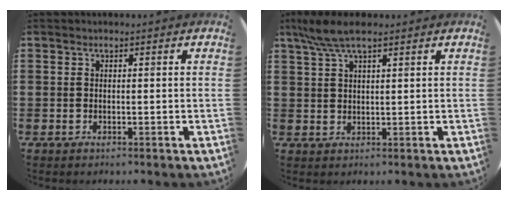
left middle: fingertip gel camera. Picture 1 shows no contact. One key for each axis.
{"total": 4.8, "fx": 3.5, "fy": 0.9, "fz": 3.3, "tx": -0.071, "ty": 0.002, "tz": 0.062}